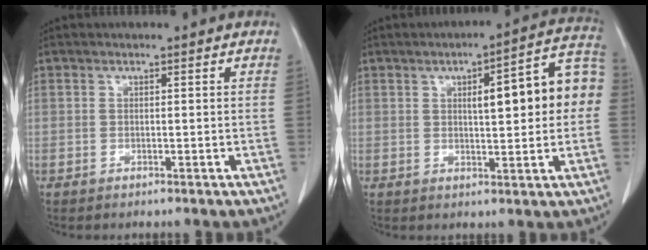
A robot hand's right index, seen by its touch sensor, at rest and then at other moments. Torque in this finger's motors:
{"motor_torque": [0.49, 0.13, 0.44, 0.05]}